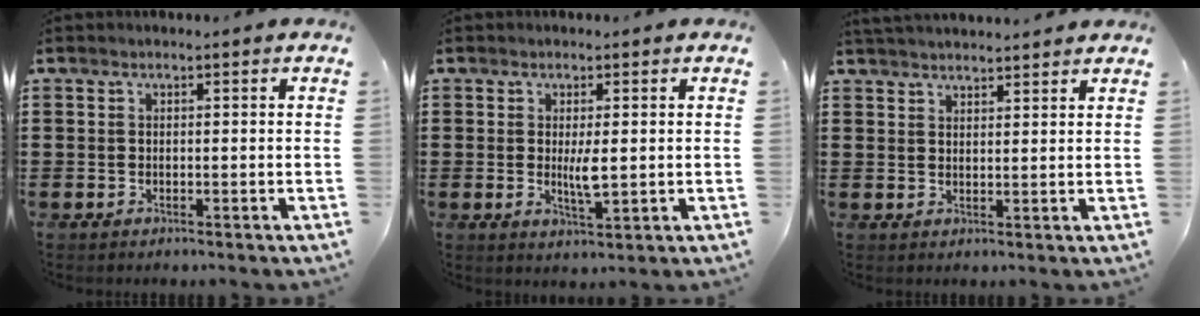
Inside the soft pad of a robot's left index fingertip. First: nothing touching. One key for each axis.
{"total": 3.6, "fx": 0.3, "fy": 0.8, "fz": 3.5, "tx": -0.066, "ty": 0.000, "tz": 0.004}
{"total": 2.8, "fx": 2.8, "fy": 0.0, "fz": 0.3, "tx": -0.014, "ty": -0.004, "tz": 0.055}